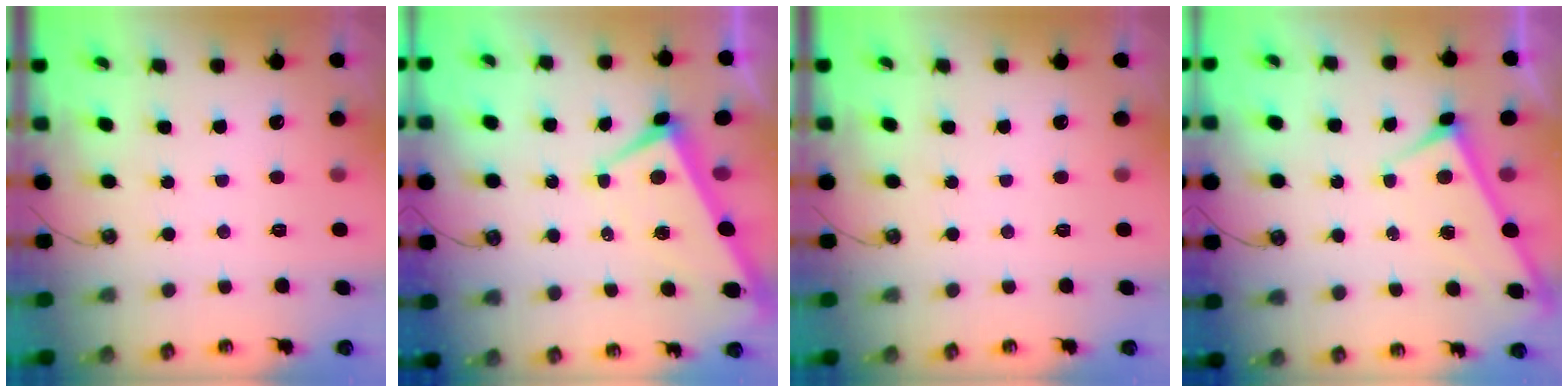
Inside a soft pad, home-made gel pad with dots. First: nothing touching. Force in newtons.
{"total": 0.9, "press": 0.4, "slide": 0.9}
{"total": 0.0}
{"total": 3.0, "press": 3.0, "slide": 0.3}